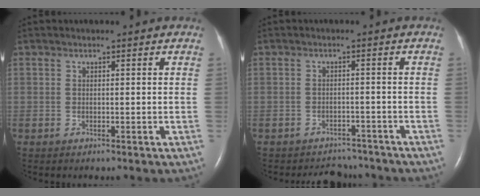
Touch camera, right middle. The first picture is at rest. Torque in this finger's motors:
{"motor_torque": [0.00, -0.02, -0.01, 0.01]}